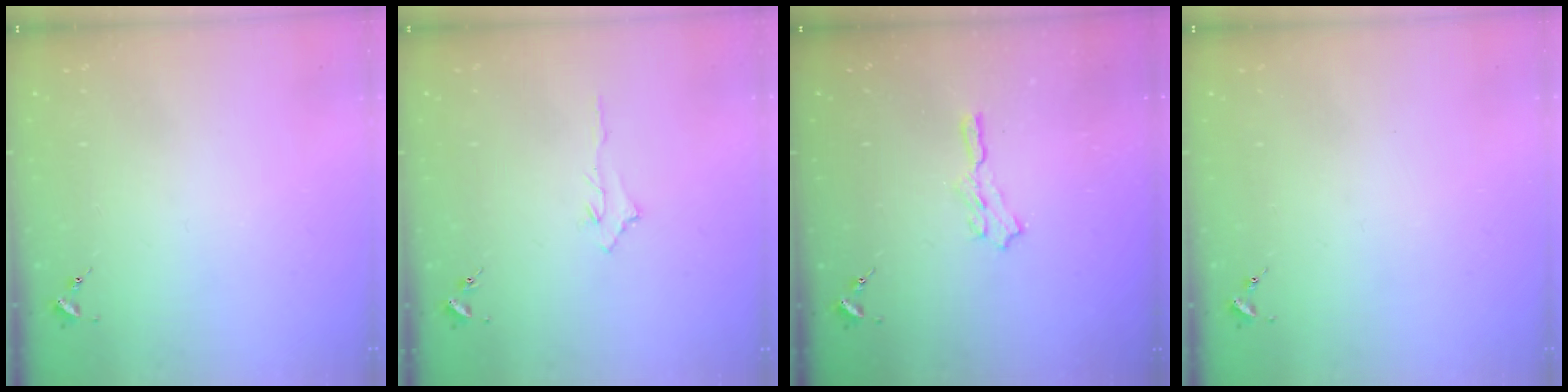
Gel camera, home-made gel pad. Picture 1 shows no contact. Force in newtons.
{"total": 2.9, "press": 2.9, "slide": 0.4}
{"total": 5.5, "press": 5.5, "slide": 0.6}
{"total": 0.0}